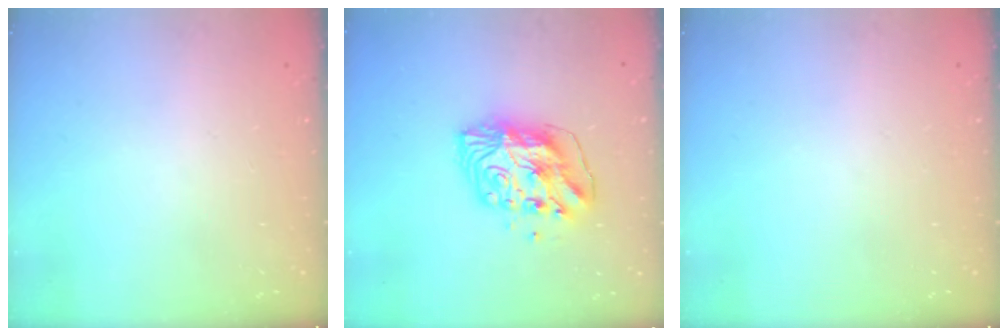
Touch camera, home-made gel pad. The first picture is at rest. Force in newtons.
{"total": 11.2, "press": 11.2, "slide": 1.1}
{"total": 0.0}